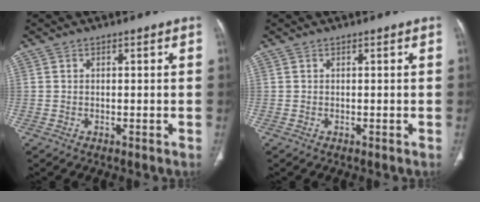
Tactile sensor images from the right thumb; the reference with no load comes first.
{"total": 0.0}